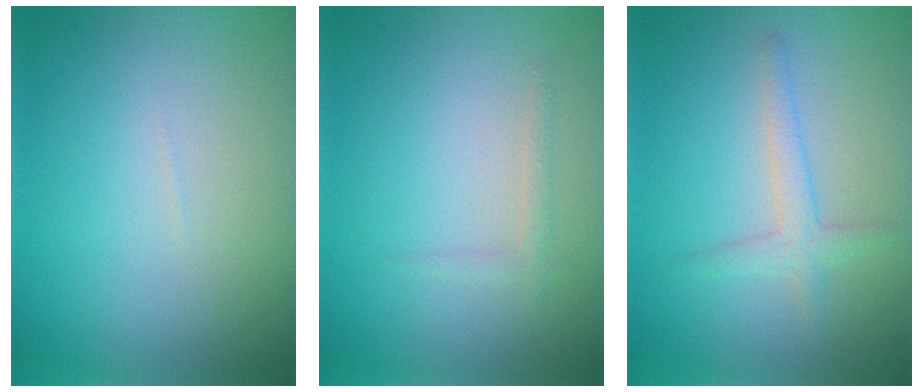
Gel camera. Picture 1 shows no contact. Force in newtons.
{"total": 0.9, "press": 0.9, "slide": 0.0}
{"total": 2.0, "press": 2.0, "slide": 0.1}